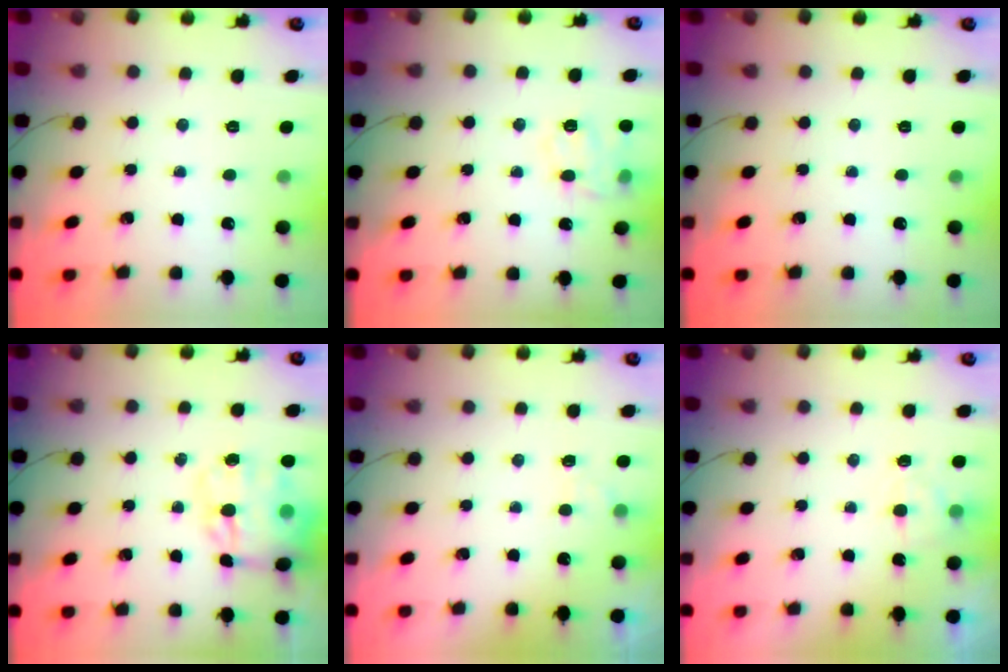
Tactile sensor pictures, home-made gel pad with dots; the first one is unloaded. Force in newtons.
{"total": 12.3, "press": 12.2, "slide": 1.5}
{"total": 0.0}
{"total": 13.6, "press": 13.1, "slide": 3.7}
{"total": 2.0, "press": 1.4, "slide": 1.4}
{"total": 2.9, "press": 2.5, "slide": 1.5}